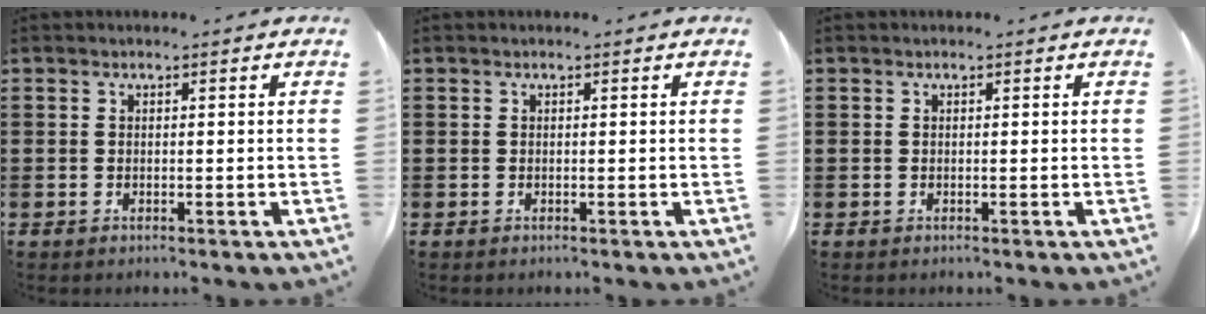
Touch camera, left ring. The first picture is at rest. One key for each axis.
{"total": 0.0}
{"total": 0.0}